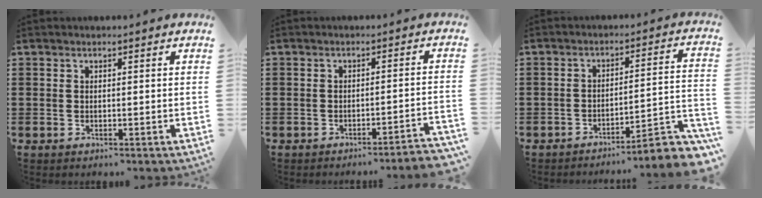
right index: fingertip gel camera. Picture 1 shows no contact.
{"total": 2.6, "force": [-2.3, -0.5, 1.1], "torque": [-0.019, -0.006, -0.048]}
{"total": 5.8, "force": [-4.6, 0.4, 3.5], "torque": [-0.056, -0.014, -0.089]}